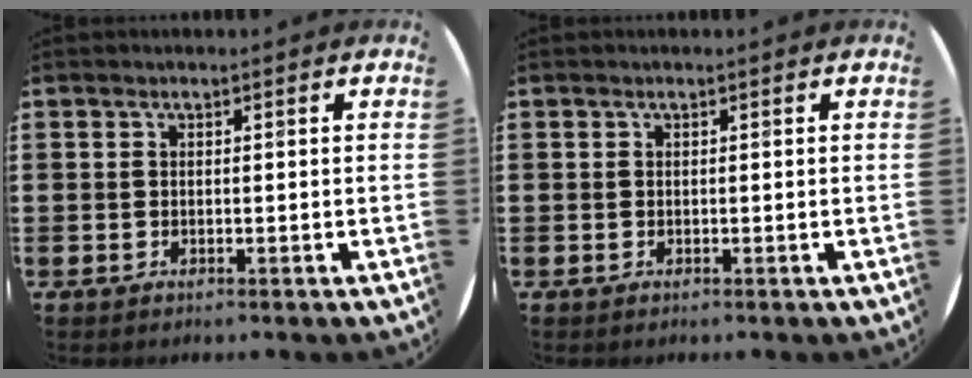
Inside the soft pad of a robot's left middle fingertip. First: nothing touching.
{"total": 0.0}